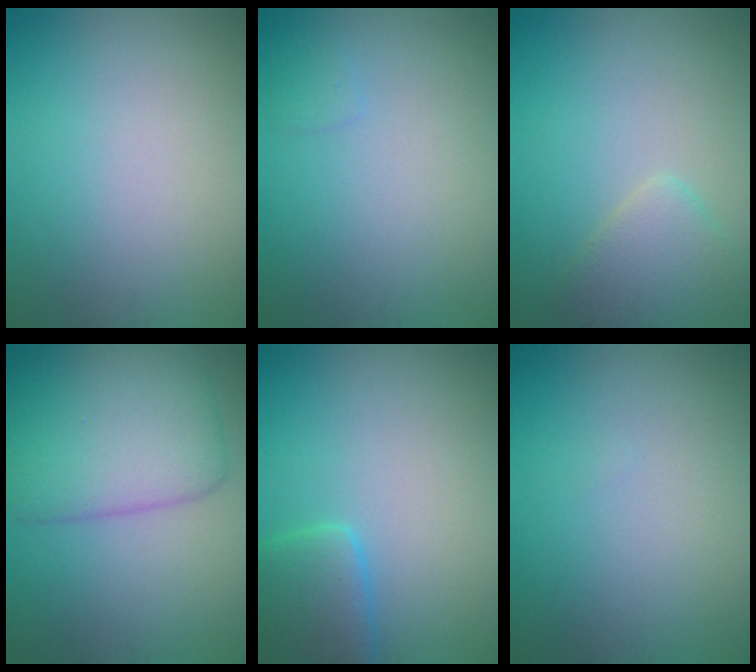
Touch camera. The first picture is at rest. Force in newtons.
{"total": 0.7, "press": 0.7, "slide": 0.1}
{"total": 2.6, "press": 2.6, "slide": 0.2}
{"total": 7.0, "press": 7.0, "slide": 0.2}
{"total": 3.7, "press": 3.7, "slide": 0.3}
{"total": 0.0}